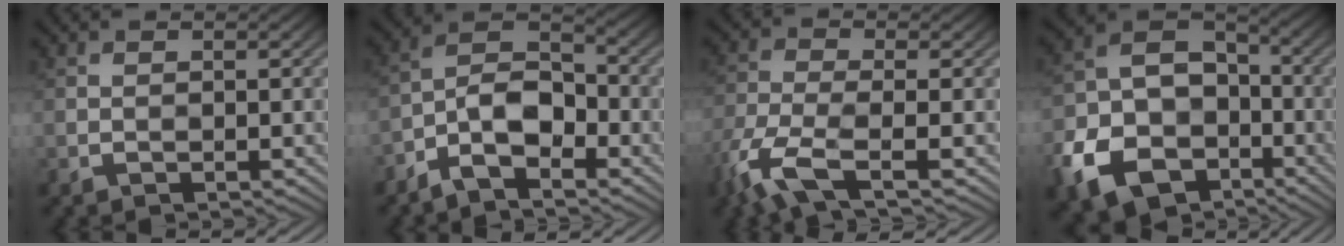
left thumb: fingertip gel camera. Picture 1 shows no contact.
{"total": 7.0, "force": [-3.6, 3.5, 4.8], "torque": [-0.079, 0.012, -0.087]}
{"total": 6.8, "force": [-3.1, 2.2, 5.7], "torque": [-0.125, -0.006, -0.078]}
{"total": 14.1, "force": [-4.8, 10.5, 8.1], "torque": [-0.193, -0.041, -0.088]}